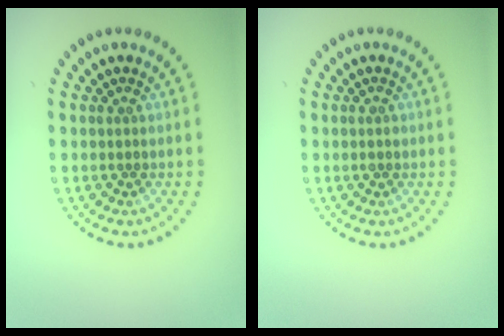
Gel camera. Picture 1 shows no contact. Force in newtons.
{"total": 1.0, "press": 1.0, "slide": 0.1}